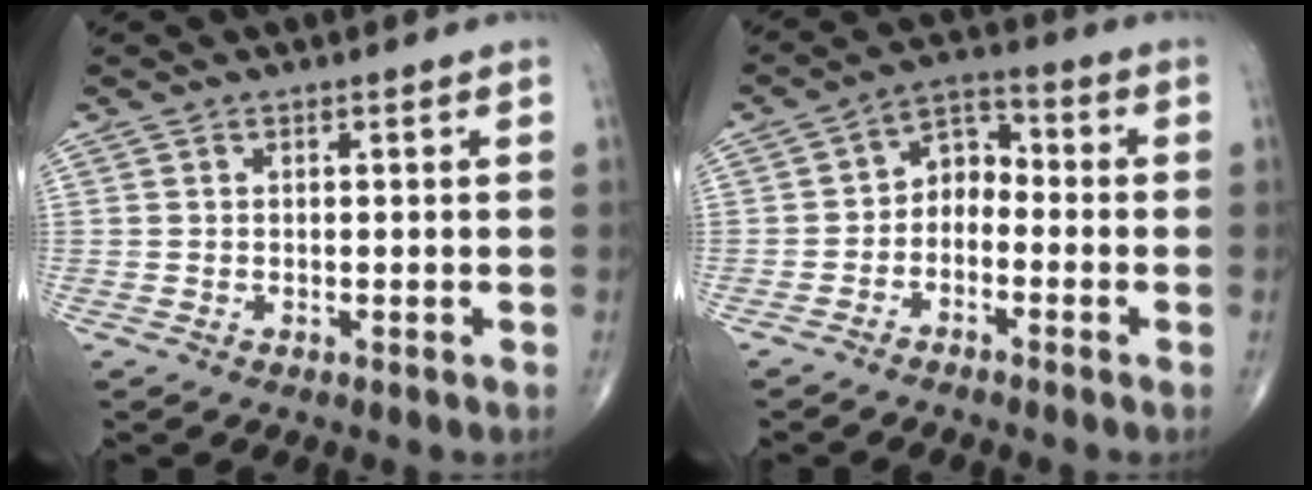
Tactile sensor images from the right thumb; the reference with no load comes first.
{"total": 5.9, "force": [-2.0, 4.3, 3.6], "torque": [-0.035, 0.039, -0.053]}